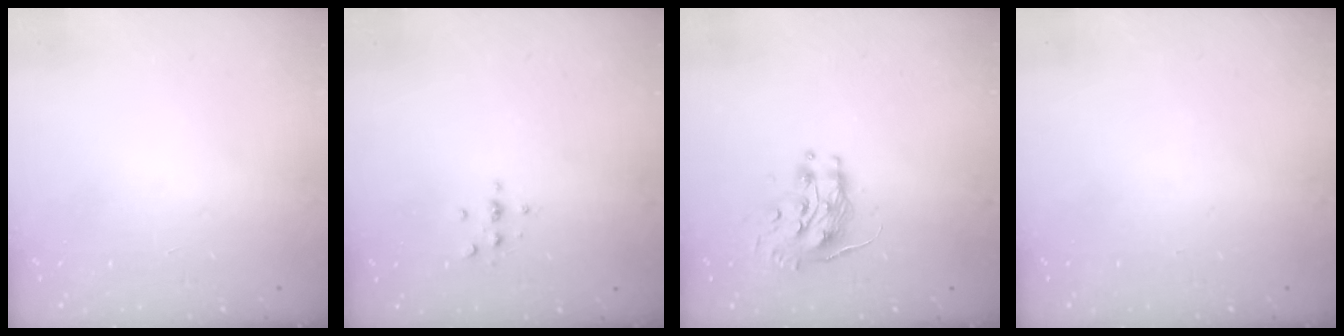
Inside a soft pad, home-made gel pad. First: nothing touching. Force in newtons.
{"total": 2.3, "press": 2.3, "slide": 0.2}
{"total": 9.7, "press": 9.7, "slide": 0.8}
{"total": 0.0}